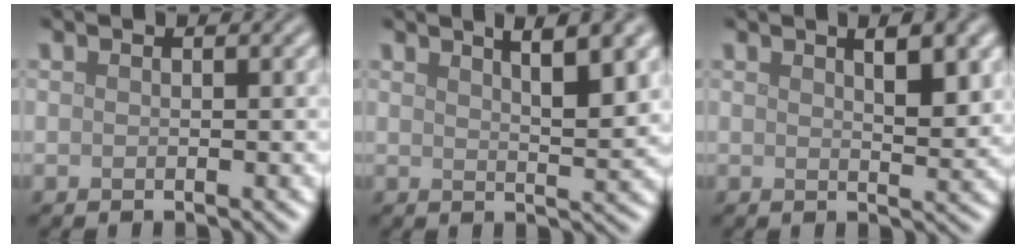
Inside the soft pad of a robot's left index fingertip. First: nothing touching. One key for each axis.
{"total": 5.0, "fx": 2.7, "fy": 1.3, "fz": 4.0, "tx": -0.041, "ty": 0.005, "tz": 0.035}
{"total": 3.5, "fx": 1.7, "fy": 1.0, "fz": 2.9, "tx": -0.037, "ty": 0.000, "tz": 0.029}